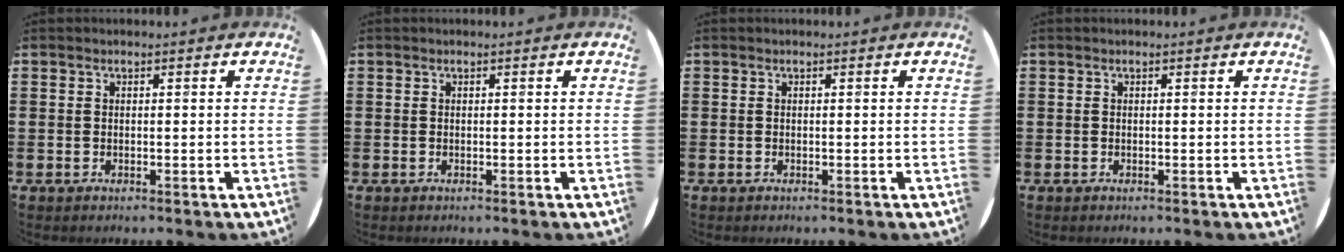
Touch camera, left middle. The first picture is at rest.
{"total": 0.0}
{"total": 0.0}
{"total": 0.0}